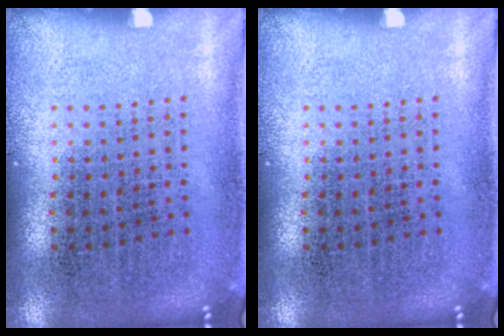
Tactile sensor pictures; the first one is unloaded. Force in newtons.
{"total": 0.0}